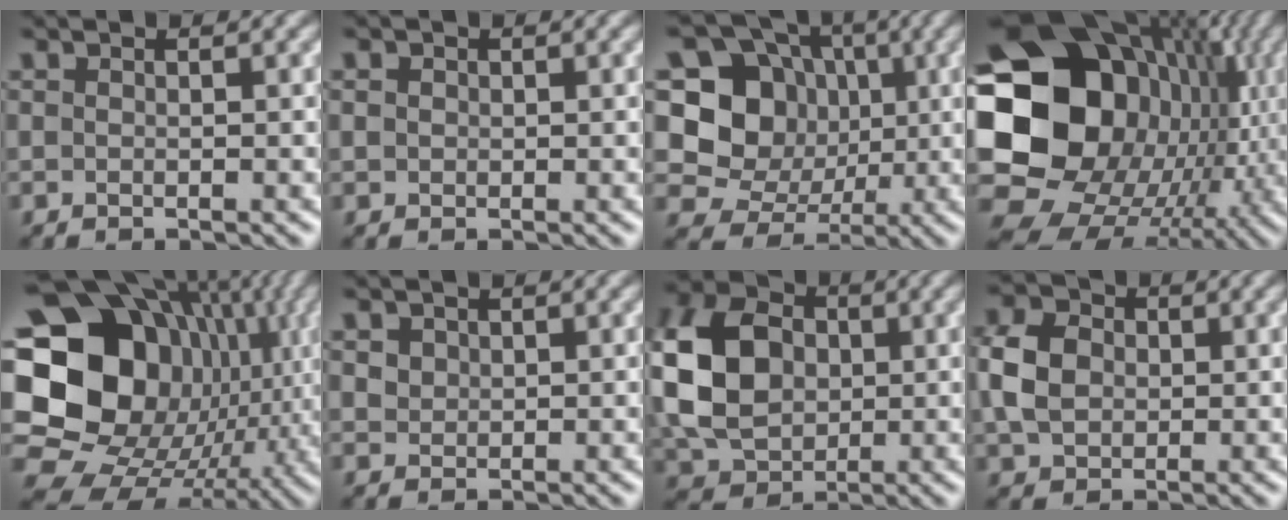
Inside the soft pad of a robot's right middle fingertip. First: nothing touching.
{"total": 0.9, "force": [0.3, 0.8, 0.2], "torque": [-0.001, -0.001, 0.001]}
{"total": 9.7, "force": [0.9, 8.6, 4.4], "torque": [-0.084, -0.002, -0.009]}
{"total": 21.8, "force": [1.2, 18.1, 12.0], "torque": [-0.235, -0.010, 0.016]}
{"total": 21.8, "force": [3.1, 18.1, 11.7], "torque": [-0.234, 0.011, 0.046]}
{"total": 1.3, "force": [0.6, 1.1, 0.4], "torque": [-0.006, -0.005, 0.018]}
{"total": 10.8, "force": [0.6, 8.2, 7.0], "torque": [-0.166, 0.015, 0.005]}
{"total": 5.6, "force": [0.3, 4.5, 3.4], "torque": [-0.082, 0.010, -0.001]}